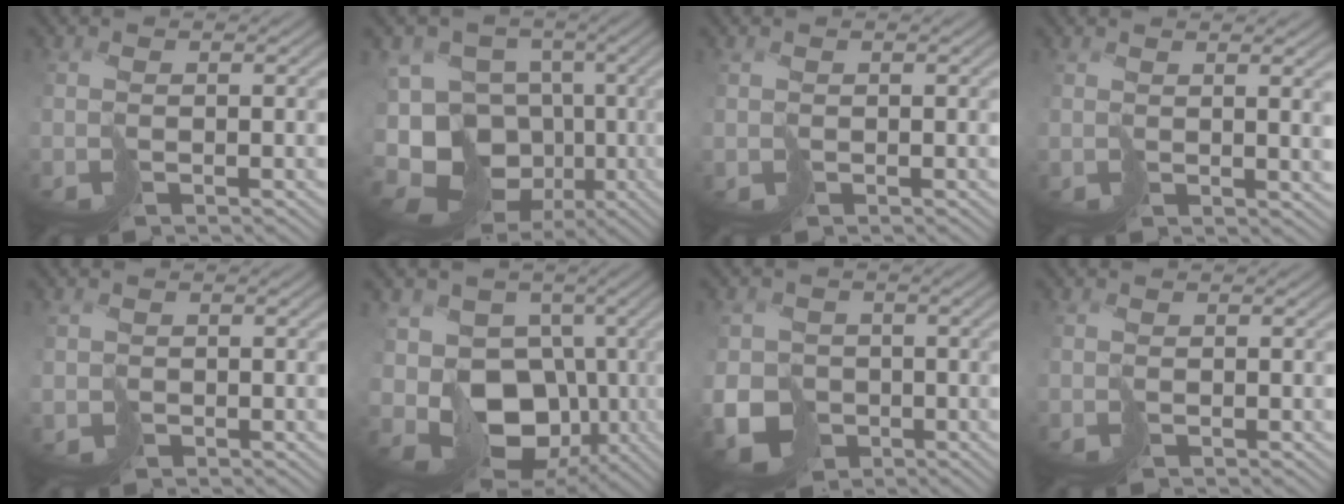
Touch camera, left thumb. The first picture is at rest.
{"total": 15.3, "force": [-7.8, 10.5, 7.9], "torque": [-0.184, -0.017, -0.102]}
{"total": 0.0}
{"total": 3.1, "force": [1.7, 0.2, 2.5], "torque": [-0.049, -0.005, 0.041]}
{"total": 1.0, "force": [-0.4, 1.0, 0.0], "torque": [-0.004, -0.005, -0.008]}
{"total": 14.5, "force": [-5.2, 9.7, 9.4], "torque": [-0.191, -0.009, -0.082]}
{"total": 8.4, "force": [-3.5, 7.0, 3.0], "torque": [-0.089, -0.036, -0.071]}
{"total": 0.0}